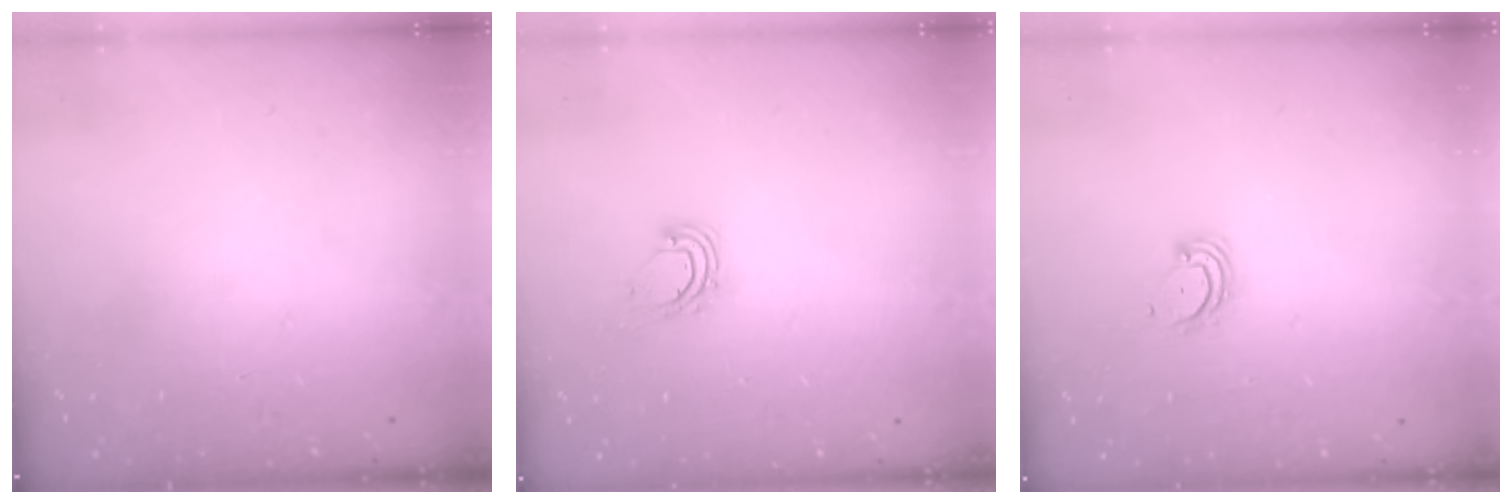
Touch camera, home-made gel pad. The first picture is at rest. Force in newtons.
{"total": 5.4, "press": 5.4, "slide": 0.3}
{"total": 3.2, "press": 3.2, "slide": 0.3}